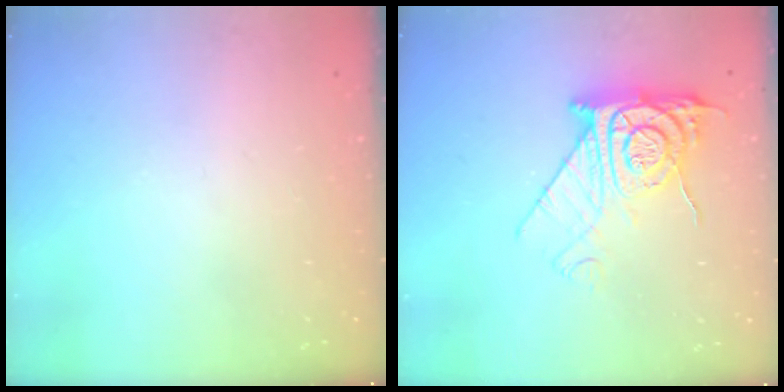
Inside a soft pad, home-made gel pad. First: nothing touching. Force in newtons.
{"total": 12.3, "press": 12.3, "slide": 1.2}